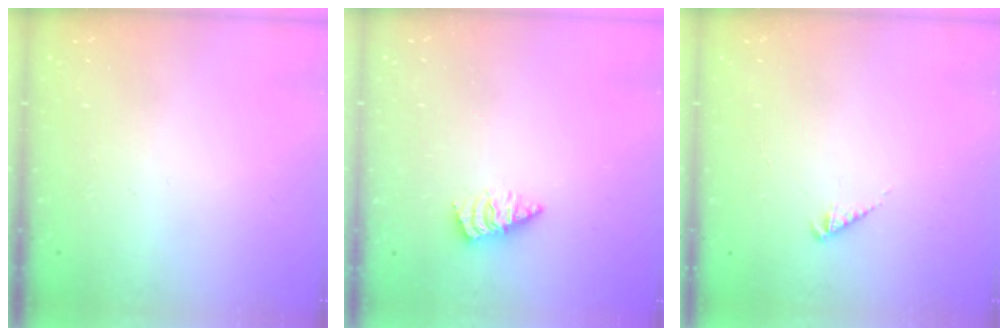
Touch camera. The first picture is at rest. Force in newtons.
{"total": 1.4, "press": 1.3, "slide": 0.2}
{"total": 2.3, "press": 2.2, "slide": 0.5}